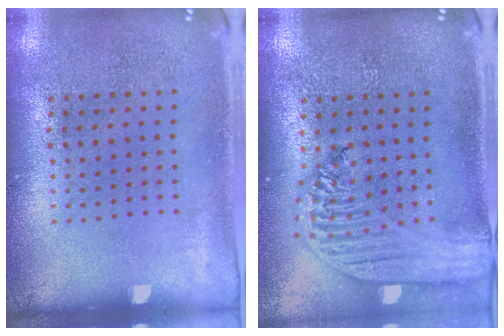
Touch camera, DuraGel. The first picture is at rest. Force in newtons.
{"total": 2.8, "press": 2.2, "slide": 1.6}